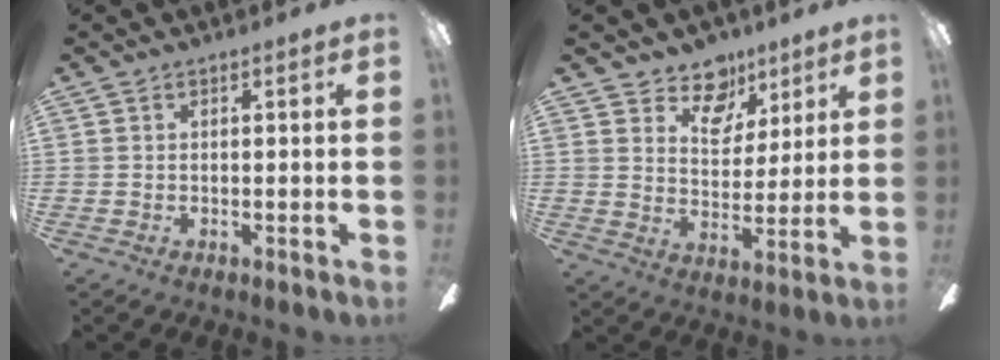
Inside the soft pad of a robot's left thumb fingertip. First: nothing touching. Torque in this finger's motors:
{"motor_torque": [0.23, 0.26, -0.19, -0.29, 0.04]}